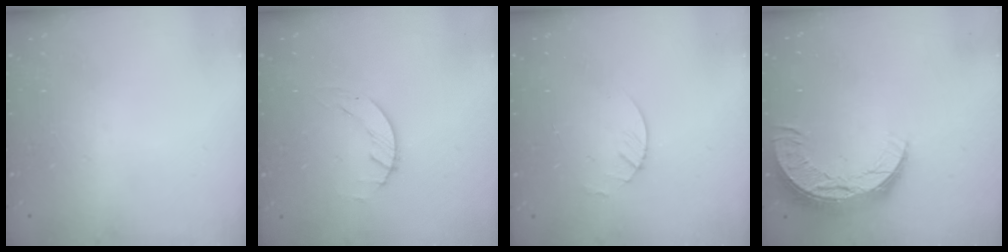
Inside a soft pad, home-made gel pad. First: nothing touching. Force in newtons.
{"total": 0.8, "press": 0.8, "slide": 0.2}
{"total": 3.0, "press": 2.9, "slide": 0.3}
{"total": 10.3, "press": 10.3, "slide": 0.9}